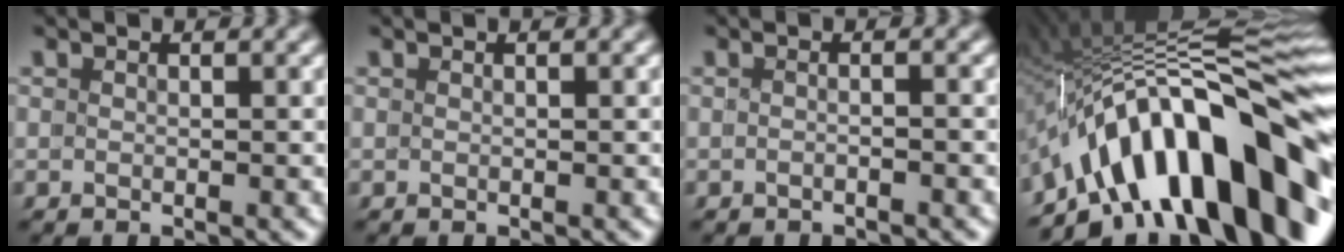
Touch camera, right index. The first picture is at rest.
{"total": 0.0}
{"total": 1.3, "force": [-0.9, -0.9, 0.0], "torque": [0.005, 0.003, -0.018]}
{"total": 16.9, "force": [-3.0, 7.3, 15.0], "torque": [-0.242, 0.012, -0.036]}